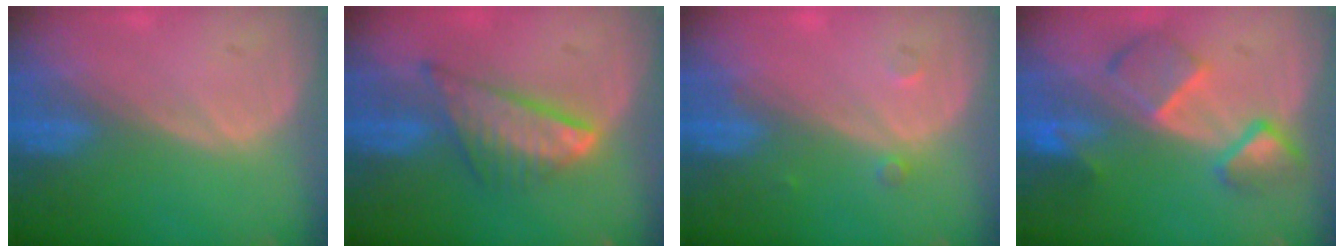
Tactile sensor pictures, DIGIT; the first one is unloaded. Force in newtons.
{"total": 7.4, "press": 6.5, "slide": 3.5}
{"total": 1.3, "press": 1.3, "slide": 0.1}
{"total": 7.6, "press": 6.7, "slide": 3.7}